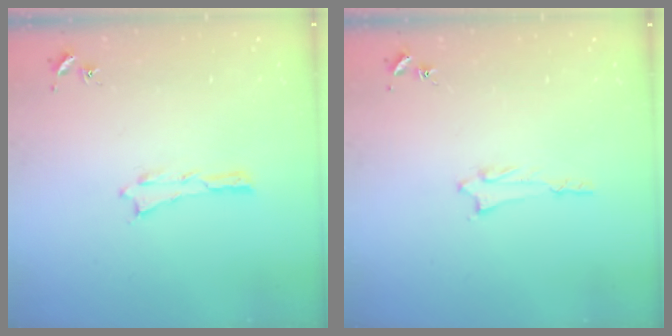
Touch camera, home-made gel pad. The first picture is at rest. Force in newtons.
{"total": 1.4, "press": 1.4, "slide": 0.2}